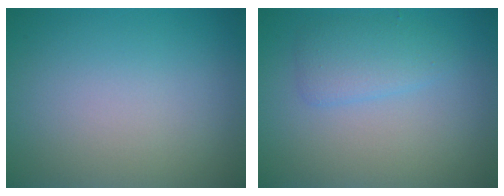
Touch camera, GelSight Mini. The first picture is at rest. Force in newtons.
{"total": 2.3, "press": 2.3, "slide": 0.2}